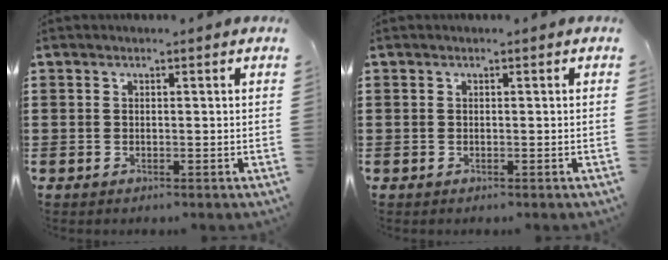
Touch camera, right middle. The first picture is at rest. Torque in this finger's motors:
{"motor_torque": [0.15, 0.29, -0.06, 0.00]}